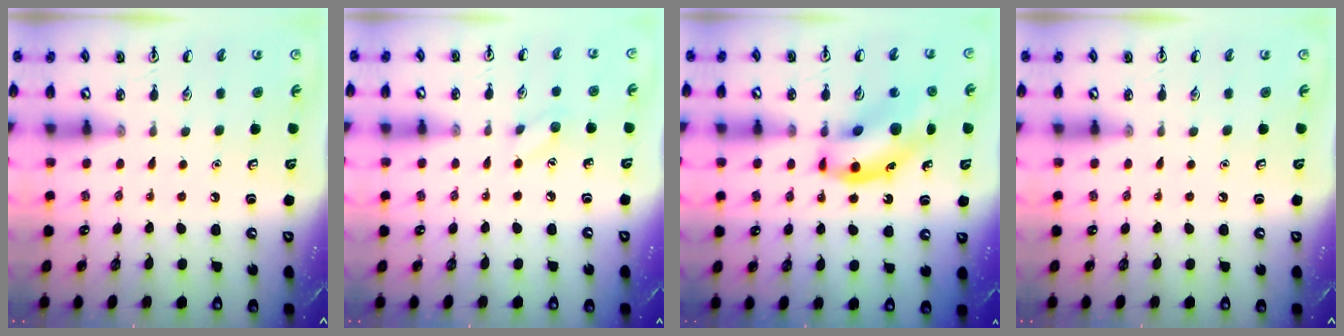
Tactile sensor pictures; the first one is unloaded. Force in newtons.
{"total": 5.4, "press": 5.3, "slide": 1.3}
{"total": 14.4, "press": 13.8, "slide": 4.0}
{"total": 0.0}